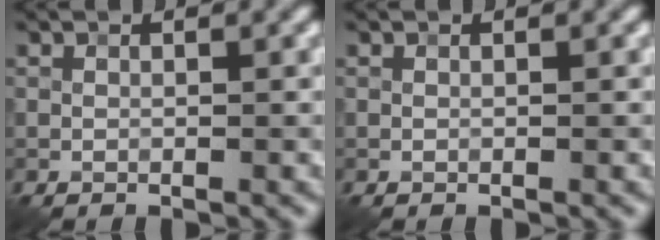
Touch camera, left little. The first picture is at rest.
{"total": 0.0}